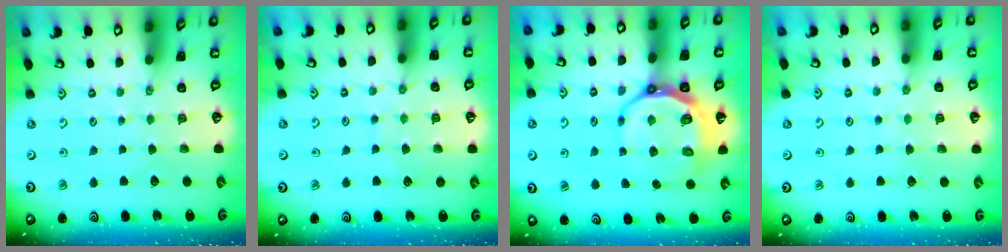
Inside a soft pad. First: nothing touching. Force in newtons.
{"total": 6.2, "press": 6.2, "slide": 0.3}
{"total": 11.4, "press": 10.8, "slide": 3.7}
{"total": 2.9, "press": 2.9, "slide": 0.2}